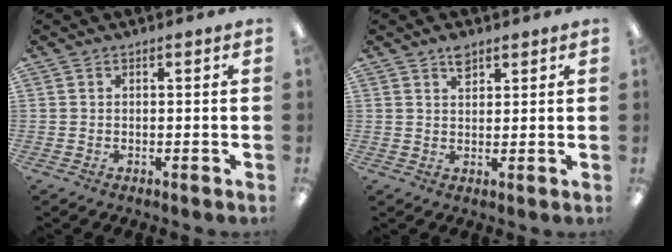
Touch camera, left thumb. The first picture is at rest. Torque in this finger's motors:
{"motor_torque": [0.56, 0.17, 0.18, -0.31, 0.02]}